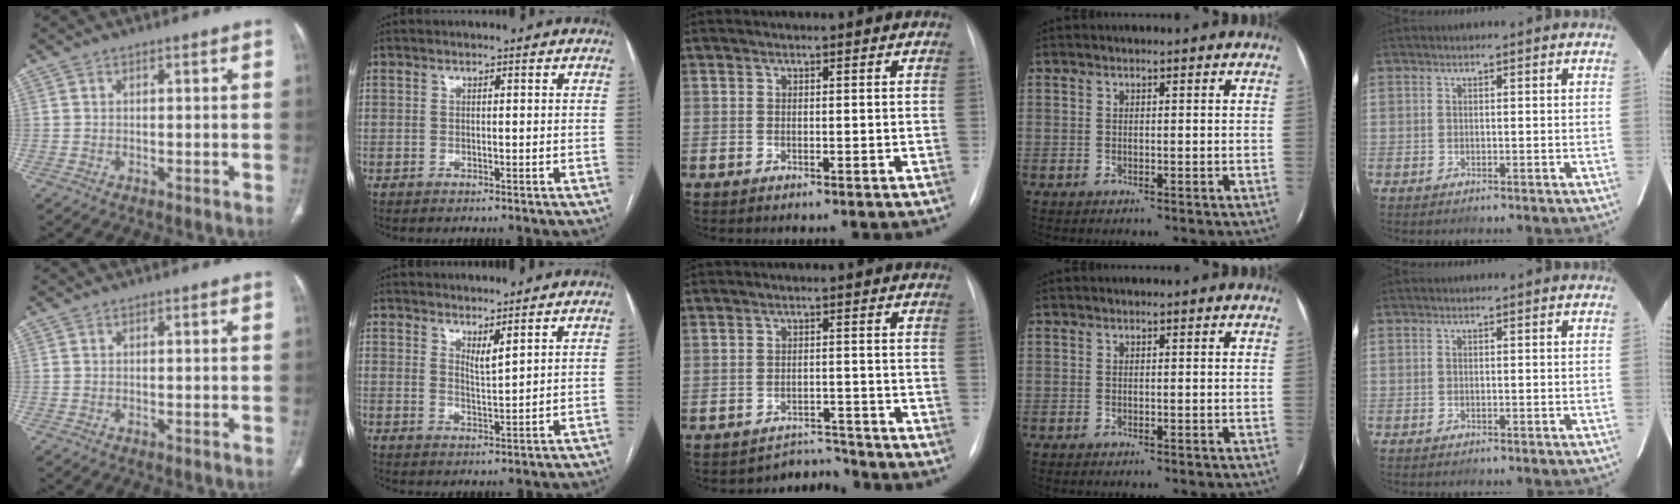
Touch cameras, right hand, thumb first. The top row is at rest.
{"index": {"total": 2.2, "force": [1.7, 0.1, 1.3], "torque": [-0.027, -0.016, 0.037]}, "middle": {"total": 3.5, "force": [-3.2, 0.2, -1.5], "torque": [0.025, 0.013, -0.042]}}